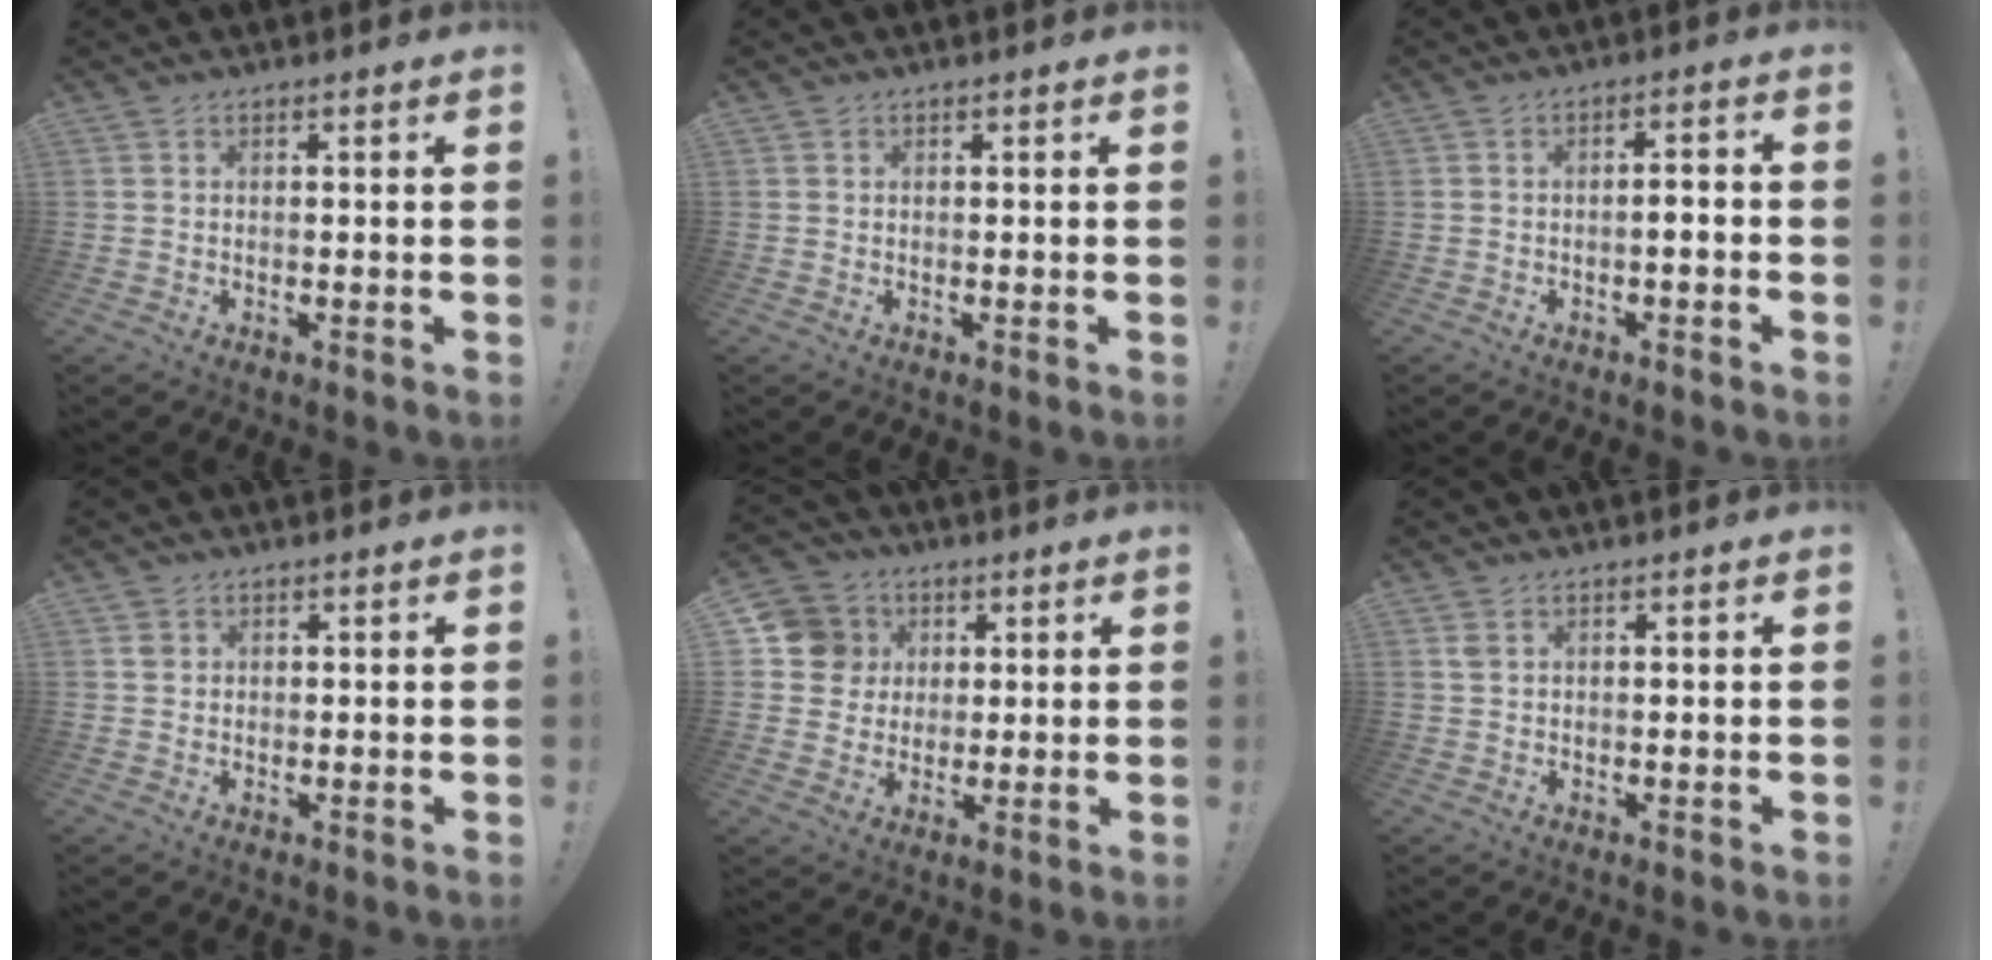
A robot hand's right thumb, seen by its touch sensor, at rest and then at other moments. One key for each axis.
{"total": 0.0}
{"total": 2.9, "fx": -1.4, "fy": 0.2, "fz": 2.6, "tx": -0.042, "ty": 0.001, "tz": -0.025}
{"total": 1.7, "fx": 0.9, "fy": 1.4, "fz": 0.3, "tx": 0.004, "ty": -0.002, "tz": 0.016}
{"total": 10.2, "fx": 2.2, "fy": 9.7, "fz": 2.4, "tx": -0.029, "ty": 0.000, "tz": 0.050}
{"total": 1.3, "fx": 0.8, "fy": 0.7, "fz": 0.8, "tx": -0.016, "ty": 0.001, "tz": 0.014}